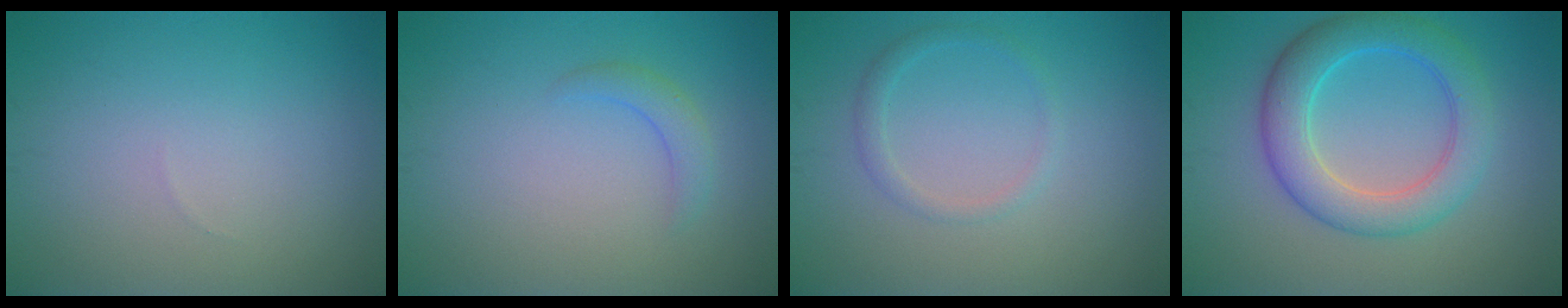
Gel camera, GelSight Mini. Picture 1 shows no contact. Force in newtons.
{"total": 1.6, "press": 1.6, "slide": 0.1}
{"total": 1.4, "press": 1.4, "slide": 0.0}
{"total": 5.9, "press": 5.9, "slide": 0.0}